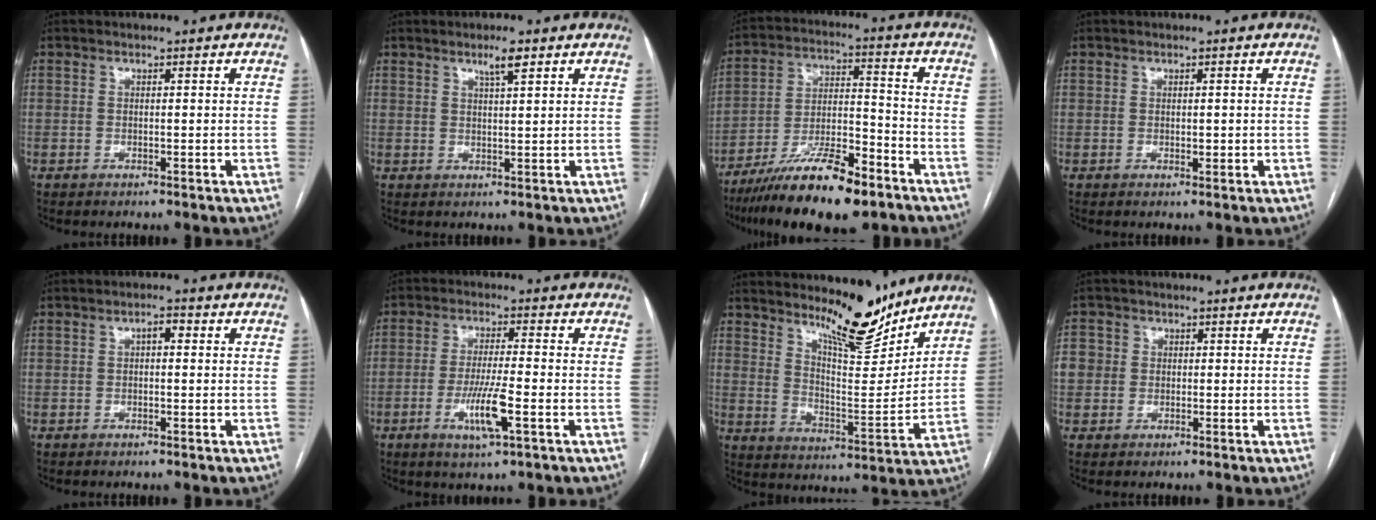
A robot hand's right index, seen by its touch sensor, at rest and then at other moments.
{"total": 2.9, "force": [1.9, 0.2, 2.2], "torque": [-0.041, -0.001, 0.033]}
{"total": 15.9, "force": [-11.0, 3.5, 10.9], "torque": [-0.200, -0.012, -0.192]}
{"total": 1.1, "force": [-0.1, 0.7, 0.9], "torque": [-0.008, -0.001, 0.000]}
{"total": 1.7, "force": [0.3, 0.8, 1.5], "torque": [-0.023, 0.009, 0.003]}
{"total": 7.4, "force": [-2.7, 0.3, 6.8], "torque": [-0.132, -0.013, -0.049]}
{"total": 11.4, "force": [9.8, 2.1, 5.3], "torque": [-0.084, -0.027, 0.164]}
{"total": 4.3, "force": [0.2, 4.1, 1.0], "torque": [-0.021, 0.018, 0.004]}